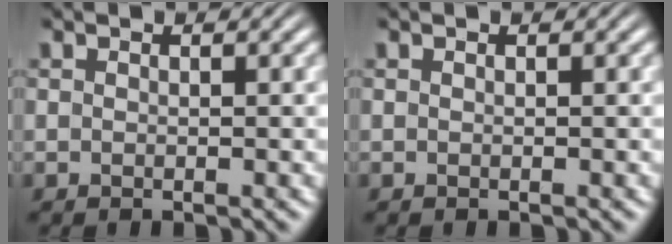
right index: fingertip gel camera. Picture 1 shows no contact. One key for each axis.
{"total": 0.0}